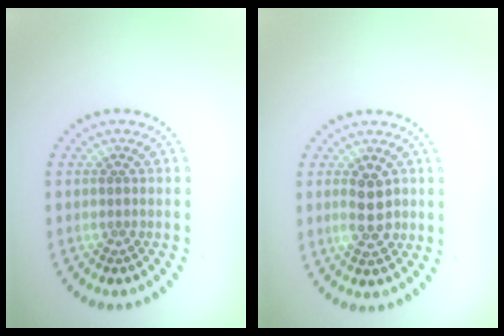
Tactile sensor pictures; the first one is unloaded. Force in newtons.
{"total": 3.0, "press": 3.0, "slide": 0.2}